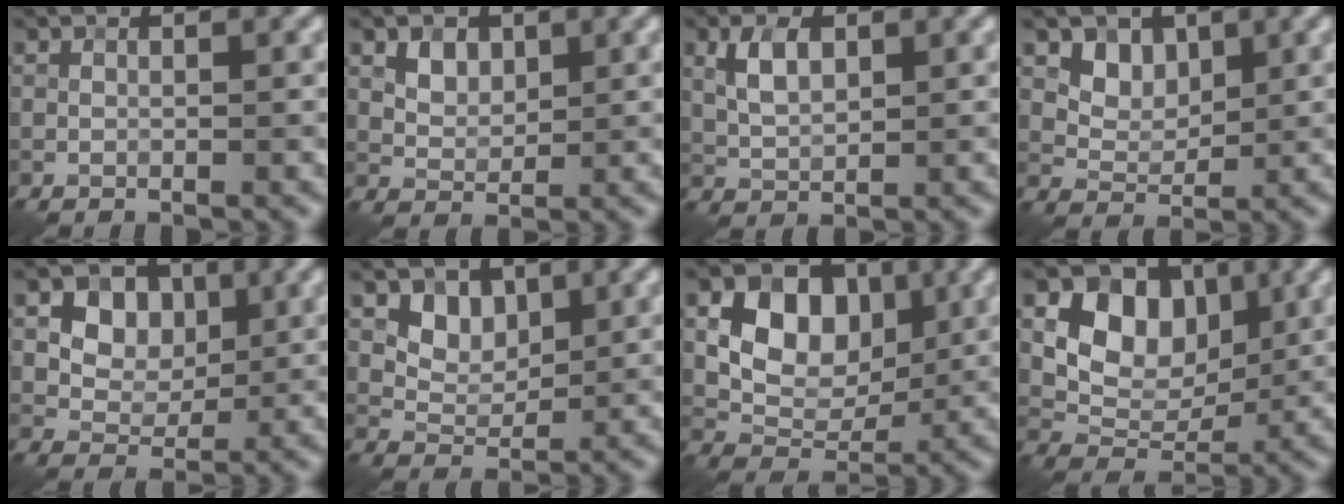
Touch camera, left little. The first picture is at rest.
{"total": 2.2, "force": [1.0, 1.6, 1.1], "torque": [-0.021, -0.004, 0.020]}
{"total": 3.2, "force": [1.0, 1.8, 2.4], "torque": [-0.053, 0.004, 0.021]}
{"total": 2.9, "force": [1.5, 2.2, 1.3], "torque": [-0.026, -0.019, 0.038]}
{"total": 5.4, "force": [1.6, 4.1, 3.1], "torque": [-0.056, -0.005, 0.023]}
{"total": 3.0, "force": [1.5, 2.2, 1.4], "torque": [-0.027, -0.014, 0.033]}
{"total": 7.7, "force": [1.7, 5.6, 5.1], "torque": [-0.081, 0.000, 0.025]}
{"total": 7.4, "force": [2.1, 5.5, 4.5], "torque": [-0.062, -0.003, 0.030]}